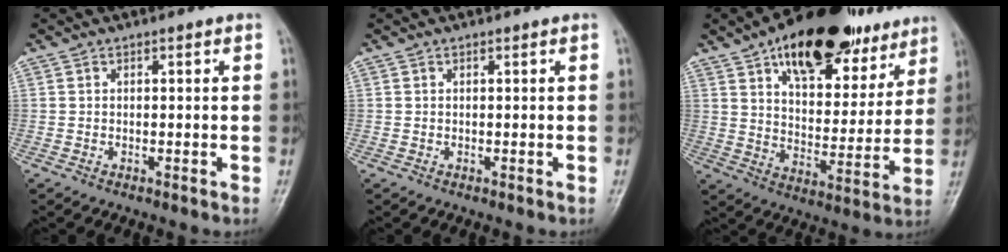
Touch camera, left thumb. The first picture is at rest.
{"total": 0.0}
{"total": 25.2, "force": [15.3, 12.4, 15.8], "torque": [-0.189, -0.032, 0.235]}